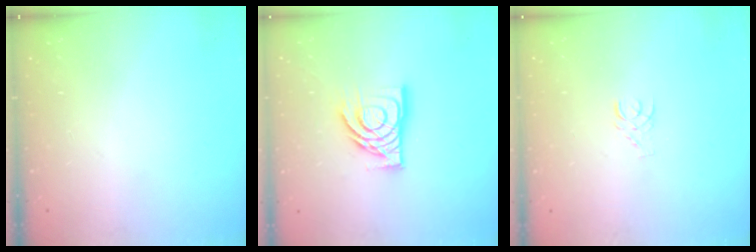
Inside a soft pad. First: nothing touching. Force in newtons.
{"total": 13.3, "press": 13.3, "slide": 1.2}
{"total": 3.6, "press": 3.6, "slide": 0.4}